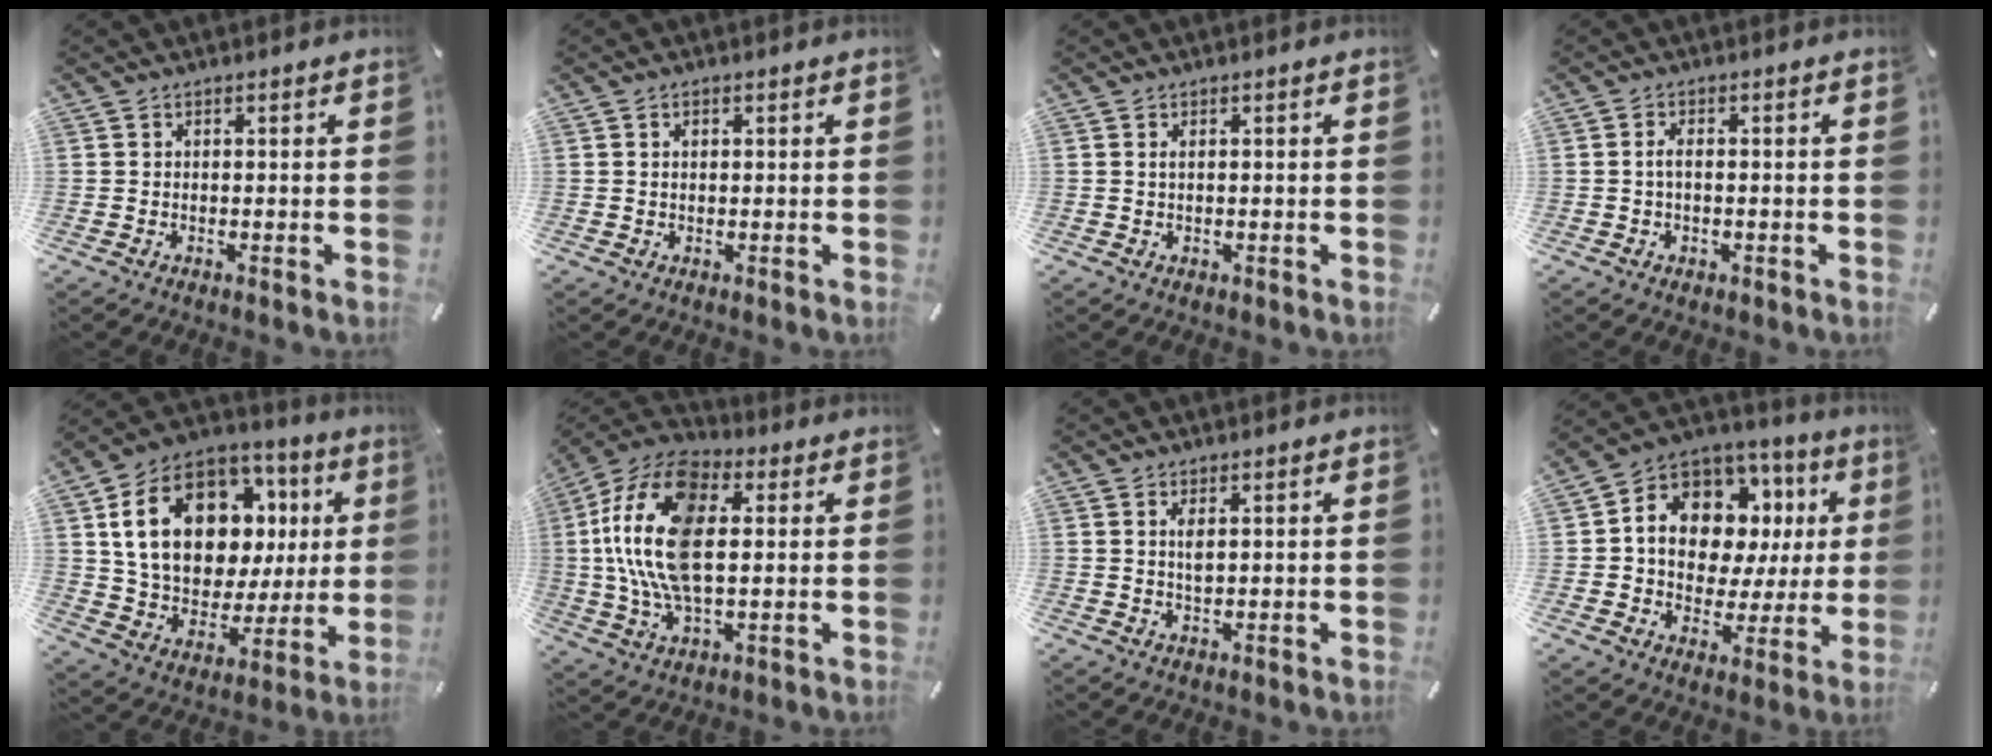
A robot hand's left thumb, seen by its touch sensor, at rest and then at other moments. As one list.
[{"total": 1.3, "force": [0.4, 0.7, 1.0], "torque": [-0.021, 0.004, 0.007]}, {"total": 1.0, "force": [0.2, 0.3, 0.9], "torque": [-0.017, 0.000, 0.003]}, {"total": 2.6, "force": [-0.4, 1.4, 2.1], "torque": [-0.040, 0.005, -0.007]}, {"total": 21.0, "force": [7.0, 14.9, 12.9], "torque": [-0.230, -0.025, 0.128]}, {"total": 19.9, "force": [2.8, 11.4, 16.1], "torque": [-0.362, 0.005, 0.046]}, {"total": 2.6, "force": [0.8, 0.9, 2.3], "torque": [-0.048, -0.003, 0.008]}, {"total": 13.1, "force": [4.2, 10.2, 7.0], "torque": [-0.126, -0.033, 0.084]}]